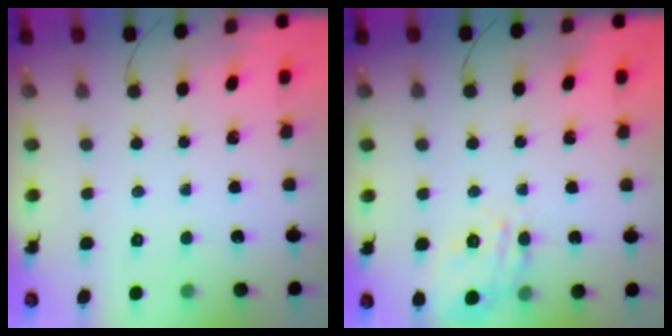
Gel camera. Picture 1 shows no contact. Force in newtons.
{"total": 6.0, "press": 5.9, "slide": 0.9}